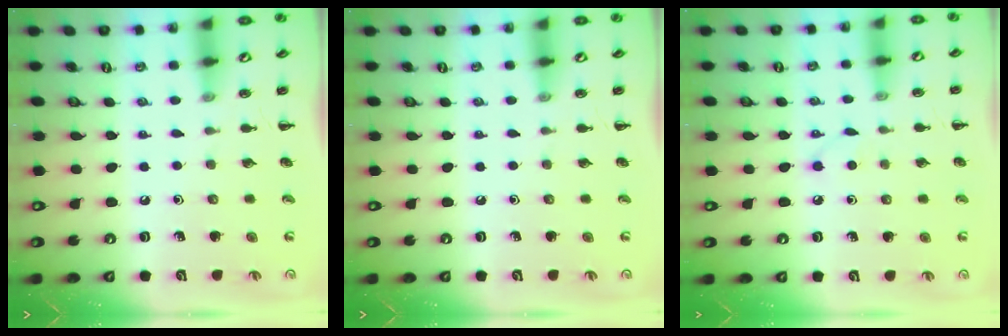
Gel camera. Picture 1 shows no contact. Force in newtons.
{"total": 0.0}
{"total": 2.9, "press": 2.7, "slide": 0.9}